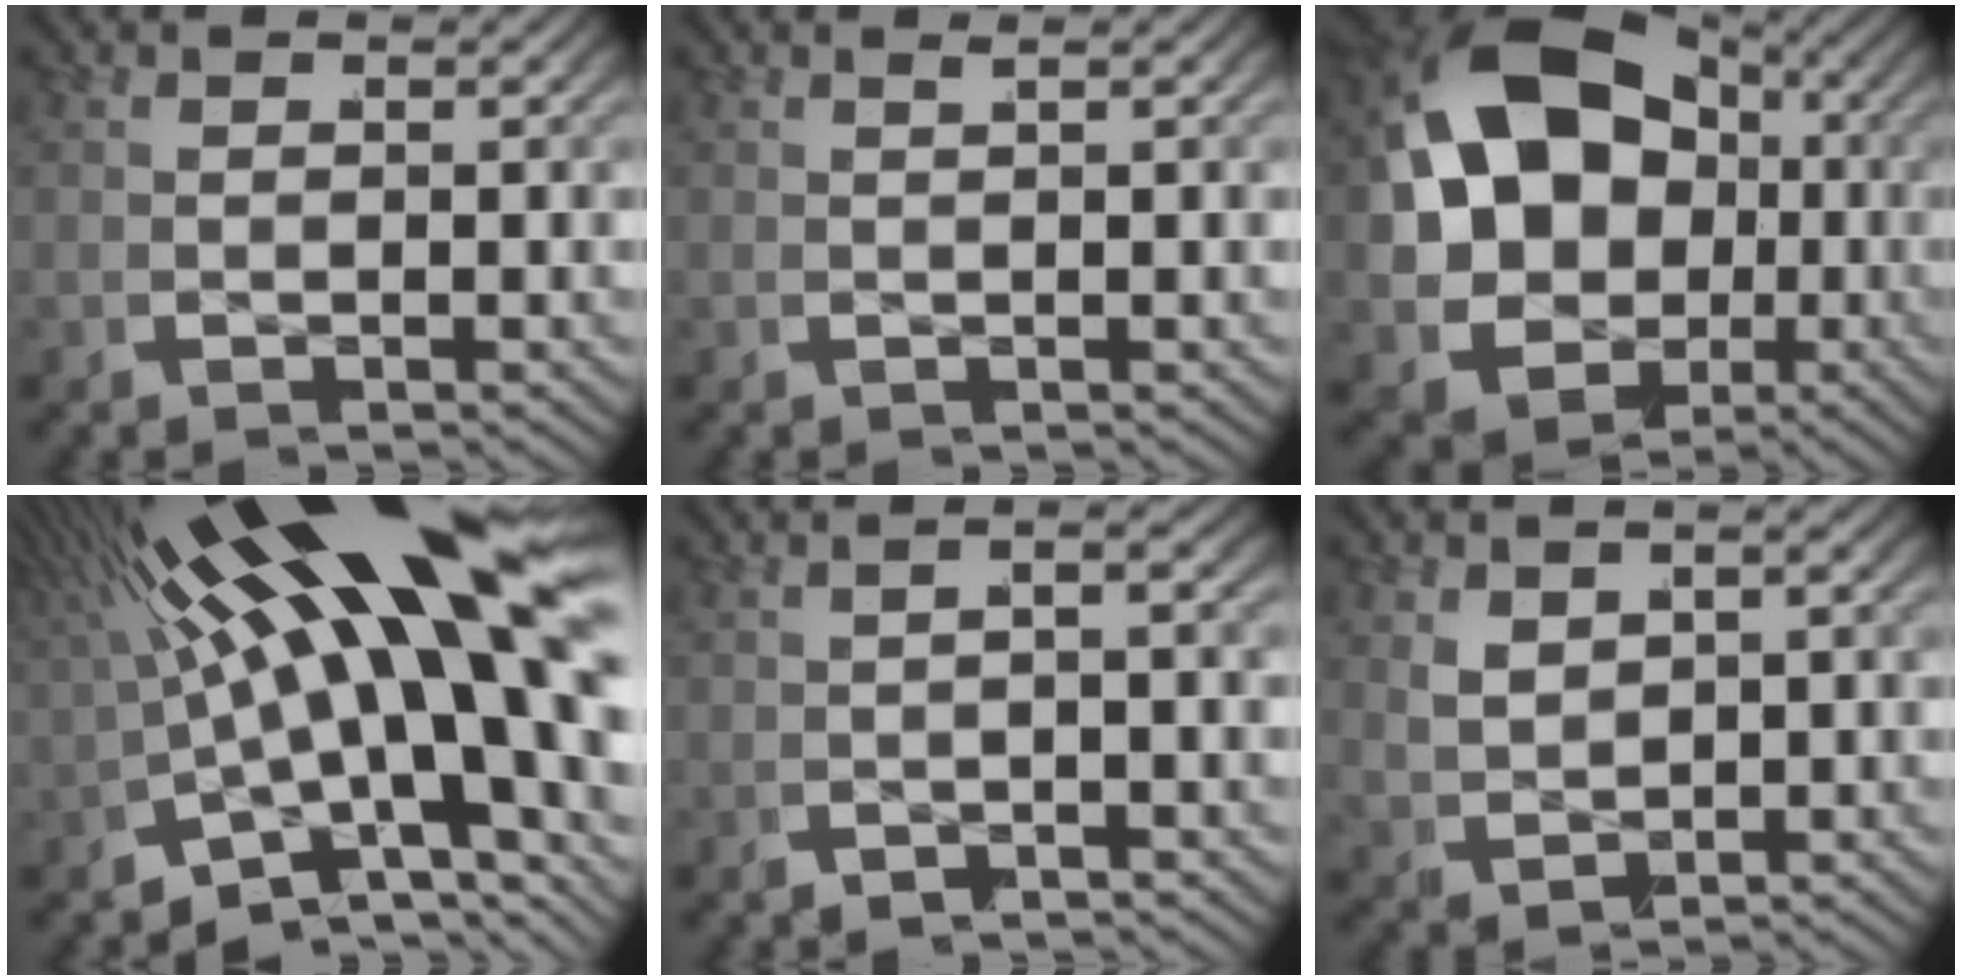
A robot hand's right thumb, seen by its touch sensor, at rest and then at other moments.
{"total": 0.9, "force": [0.3, -0.8, -0.2], "torque": [0.009, 0.011, 0.005]}
{"total": 19.2, "force": [-2.4, 15.1, 11.6], "torque": [-0.296, -0.081, -0.019]}
{"total": 15.6, "force": [0.8, 6.9, 14.0], "torque": [-0.249, 0.003, 0.013]}
{"total": 1.0, "force": [-0.8, -0.7, 0.3], "torque": [-0.017, 0.009, -0.017]}
{"total": 2.6, "force": [0.1, 1.8, 1.8], "torque": [-0.052, -0.016, 0.013]}